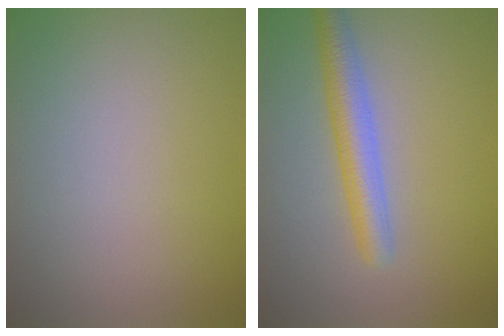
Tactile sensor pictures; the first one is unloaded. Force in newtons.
{"total": 3.6, "press": 3.6, "slide": 0.0}